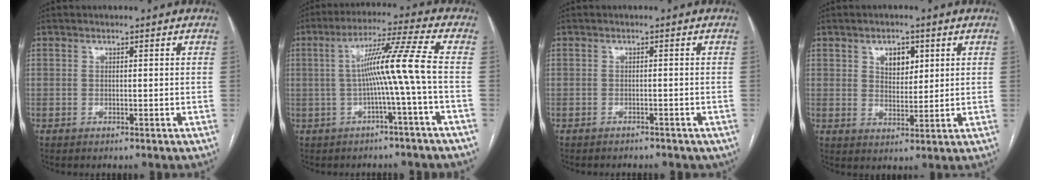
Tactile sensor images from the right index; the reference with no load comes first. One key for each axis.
{"total": 9.2, "fx": -1.2, "fy": -2.2, "fz": 8.9, "tx": -0.156, "ty": 0.021, "tz": -0.016}
{"total": 5.0, "fx": -4.1, "fy": 2.4, "fz": 1.3, "tx": -0.017, "ty": 0.007, "tz": -0.040}
{"total": 4.8, "fx": 2.0, "fy": 2.9, "fz": 3.2, "tx": -0.049, "ty": 0.004, "tz": 0.037}